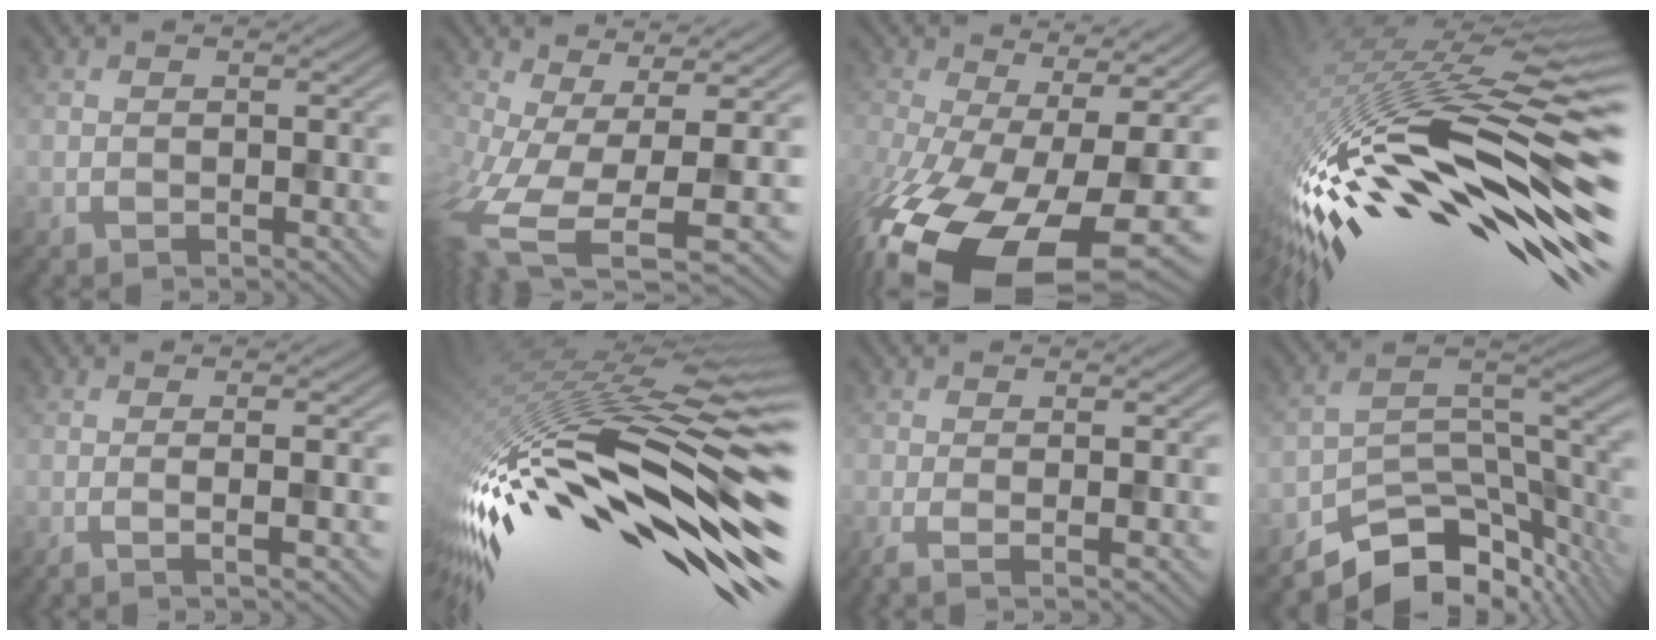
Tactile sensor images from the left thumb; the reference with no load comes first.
{"total": 10.8, "force": [-3.0, 4.6, 9.3], "torque": [-0.225, -0.041, -0.031]}
{"total": 18.4, "force": [-8.0, 8.7, 14.1], "torque": [-0.301, -0.066, -0.099]}
{"total": 18.6, "force": [-6.3, 5.7, 16.6], "torque": [-0.311, -0.025, -0.109]}
{"total": 2.7, "force": [-0.2, 0.5, 2.6], "torque": [-0.034, 0.008, -0.009]}
{"total": 17.9, "force": [-7.0, 6.7, 15.1], "torque": [-0.280, -0.043, -0.094]}
{"total": 2.6, "force": [-0.3, 0.8, 2.5], "torque": [-0.047, 0.000, -0.009]}
{"total": 10.1, "force": [-8.4, 4.0, 3.9], "torque": [-0.042, -0.007, -0.151]}